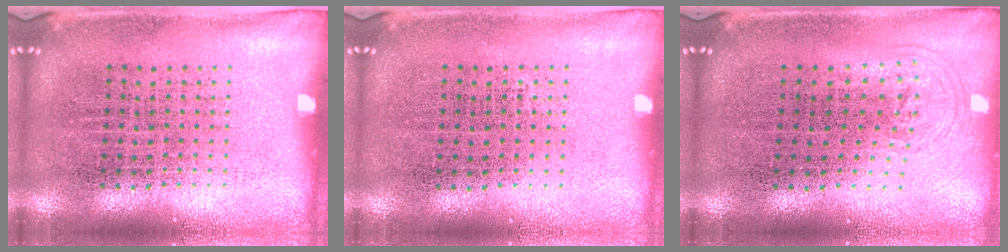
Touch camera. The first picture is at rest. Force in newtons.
{"total": 0.0}
{"total": 0.8, "press": 0.6, "slide": 0.6}